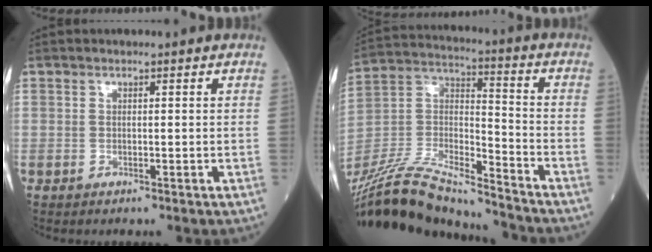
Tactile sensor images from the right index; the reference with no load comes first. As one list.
[{"total": 24.2, "force": [-22.0, 2.8, 9.6], "torque": [-0.239, -0.015, -0.388]}]